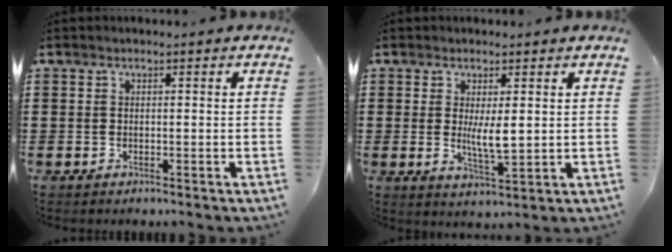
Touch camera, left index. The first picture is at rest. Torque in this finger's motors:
{"motor_torque": [1.02, -0.13, 0.59, 0.13]}